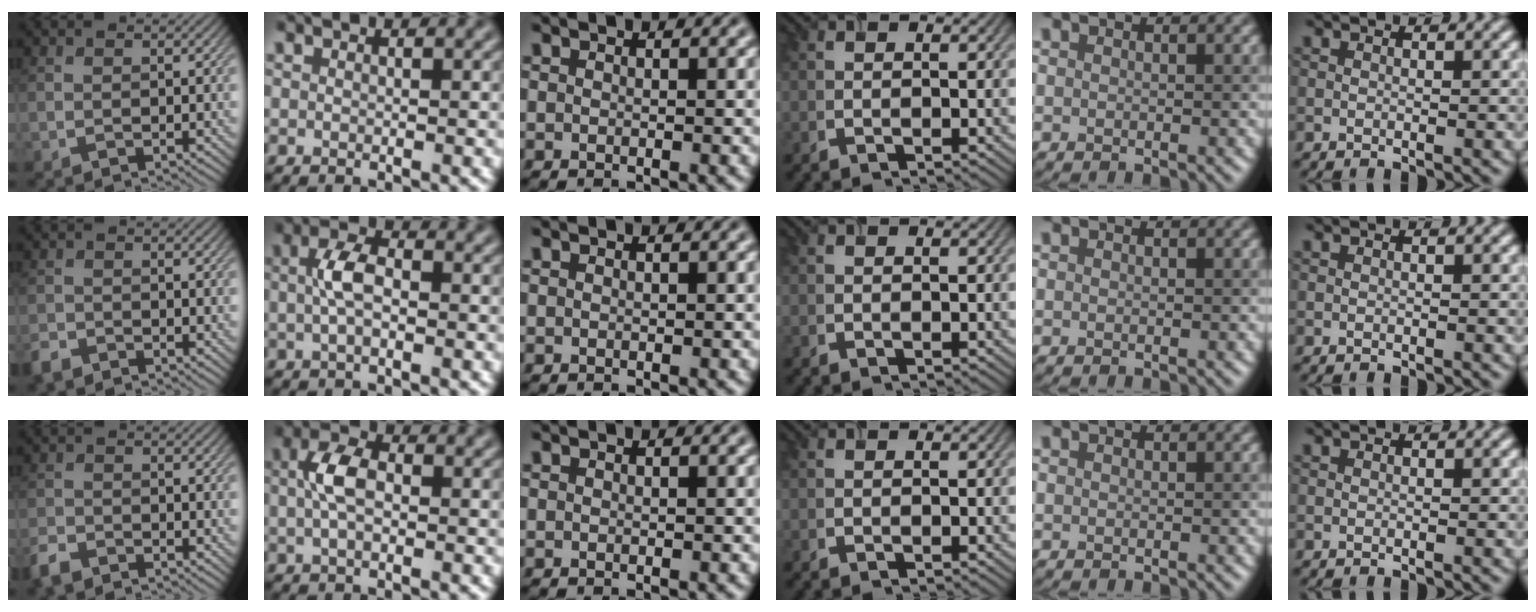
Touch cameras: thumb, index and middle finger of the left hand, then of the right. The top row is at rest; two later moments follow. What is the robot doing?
{"motion": "insert", "object": "airpods case & airpods"}